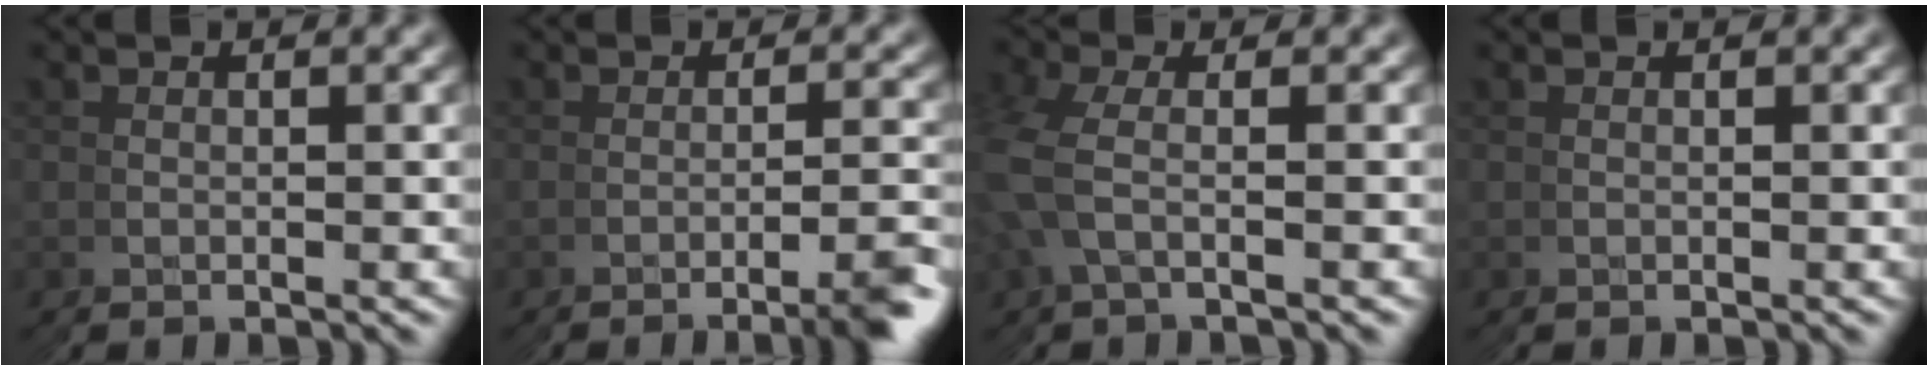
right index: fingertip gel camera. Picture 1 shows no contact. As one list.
[{"total": 2.9, "force": [-2.1, -1.3, 1.6], "torque": [-0.017, 0.016, -0.042]}, {"total": 2.4, "force": [1.9, 1.3, 0.3], "torque": [-0.029, 0.013, 0.027]}, {"total": 0.0}]